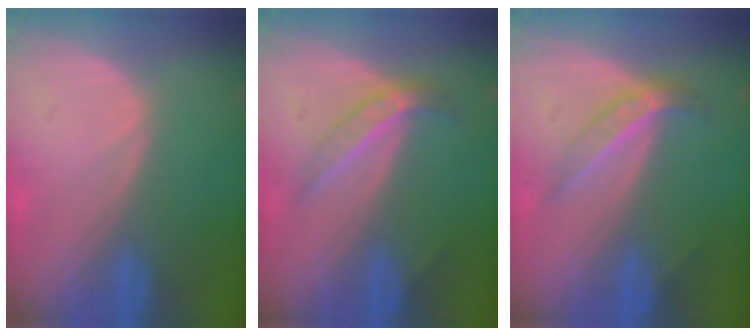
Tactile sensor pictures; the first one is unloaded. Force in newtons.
{"total": 4.2, "press": 4.0, "slide": 1.1}
{"total": 4.2, "press": 4.0, "slide": 1.1}